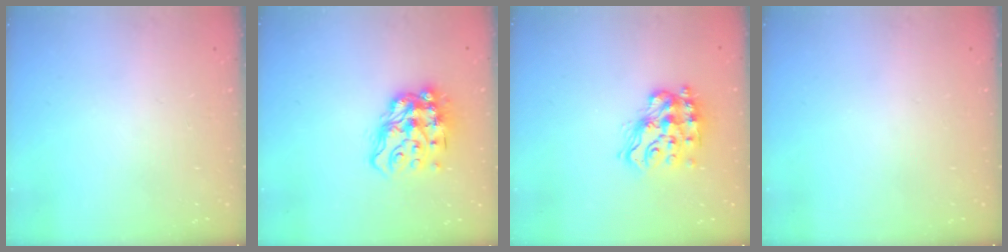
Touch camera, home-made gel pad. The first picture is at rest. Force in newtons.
{"total": 16.6, "press": 16.5, "slide": 1.6}
{"total": 14.6, "press": 14.5, "slide": 0.9}
{"total": 0.0}